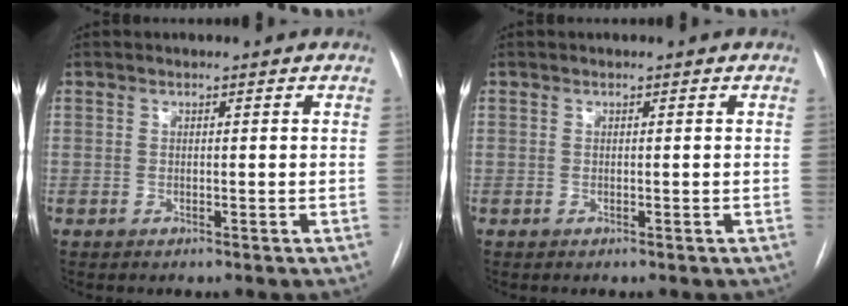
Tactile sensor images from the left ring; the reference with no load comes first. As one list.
[{"total": 0.0}]